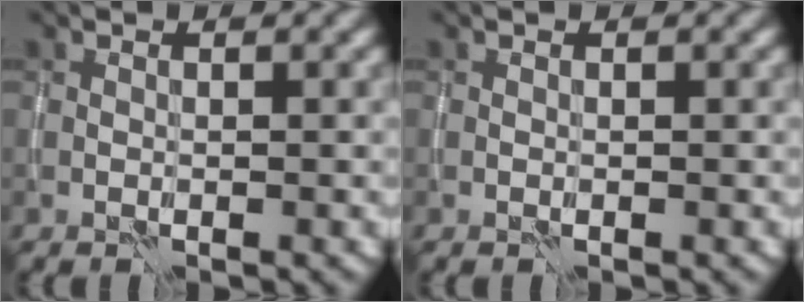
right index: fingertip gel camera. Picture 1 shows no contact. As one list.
[{"total": 0.0}]